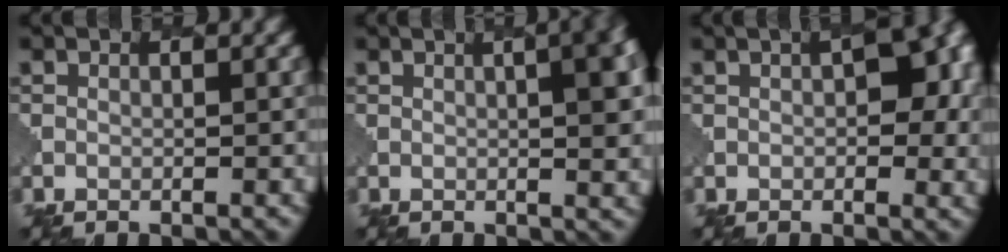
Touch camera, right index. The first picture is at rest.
{"total": 9.8, "force": [1.8, 4.8, 8.4], "torque": [-0.001, 0.046, -0.014]}
{"total": 5.8, "force": [0.6, 2.9, 5.0], "torque": [-0.055, 0.002, 0.002]}